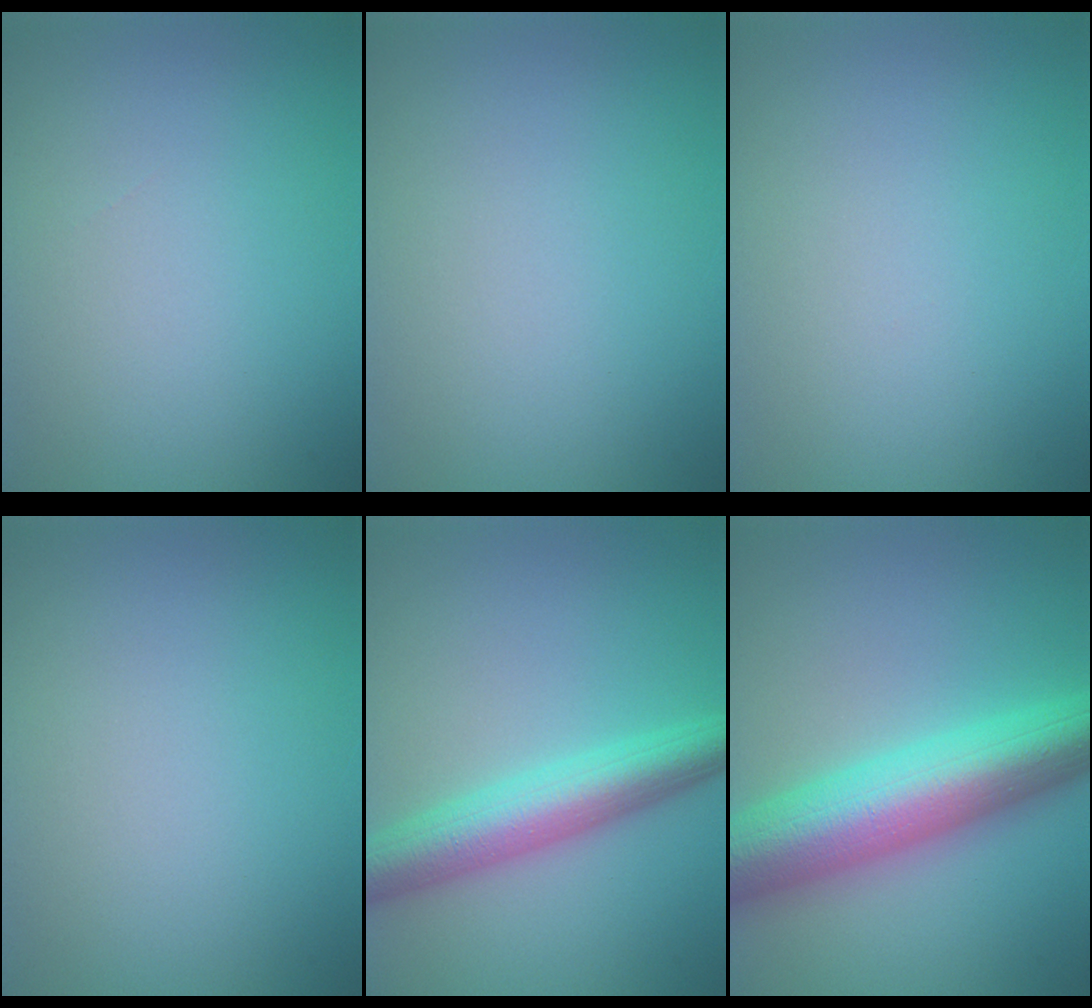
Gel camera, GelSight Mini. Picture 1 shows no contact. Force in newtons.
{"total": 0.0}
{"total": 0.0}
{"total": 0.0}
{"total": 6.0, "press": 6.0, "slide": 0.2}
{"total": 10.7, "press": 10.7, "slide": 0.1}